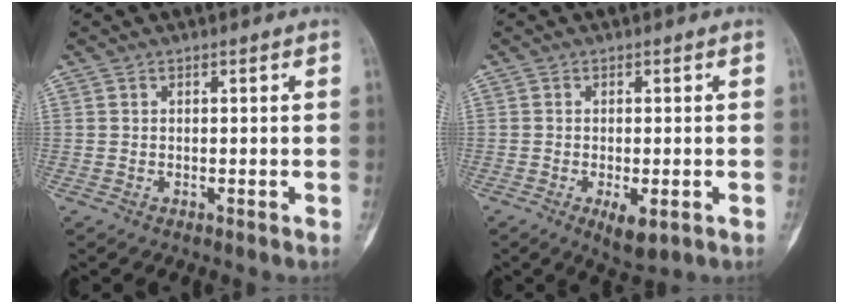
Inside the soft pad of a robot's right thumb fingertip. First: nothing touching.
{"total": 4.5, "force": [-1.7, 1.8, 3.8], "torque": [-0.055, -0.008, -0.019]}